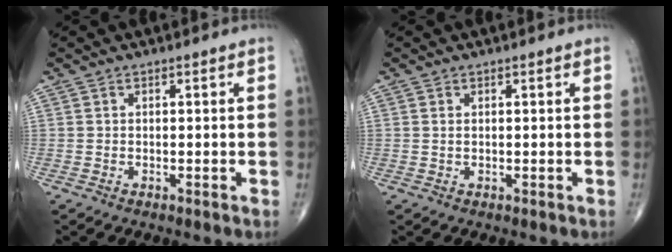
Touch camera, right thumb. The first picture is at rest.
{"total": 0.5, "force": [0.2, 0.3, 0.4], "torque": [-0.010, 0.002, 0.004]}